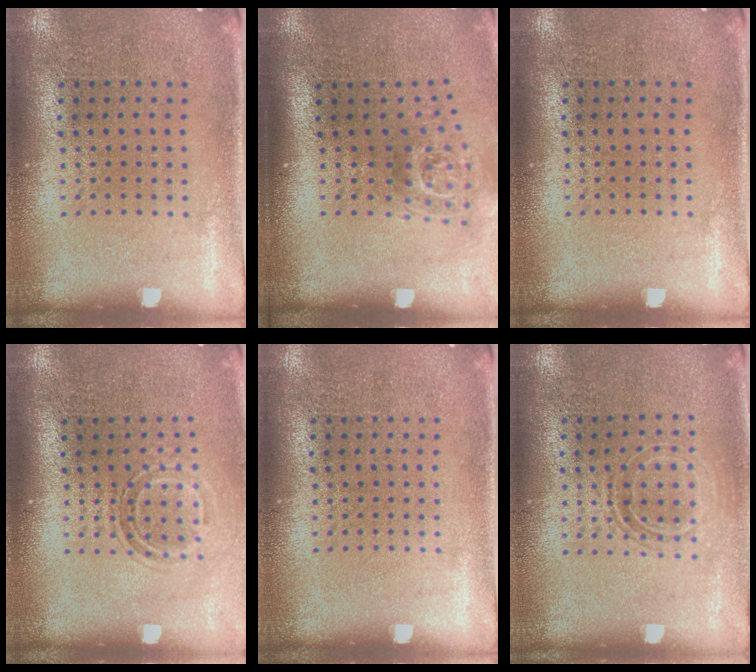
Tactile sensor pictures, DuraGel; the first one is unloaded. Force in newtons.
{"total": 1.8, "press": 1.2, "slide": 1.3}
{"total": 0.0}
{"total": 1.5, "press": 1.1, "slide": 1.1}
{"total": 0.0}
{"total": 1.5, "press": 1.2, "slide": 0.9}